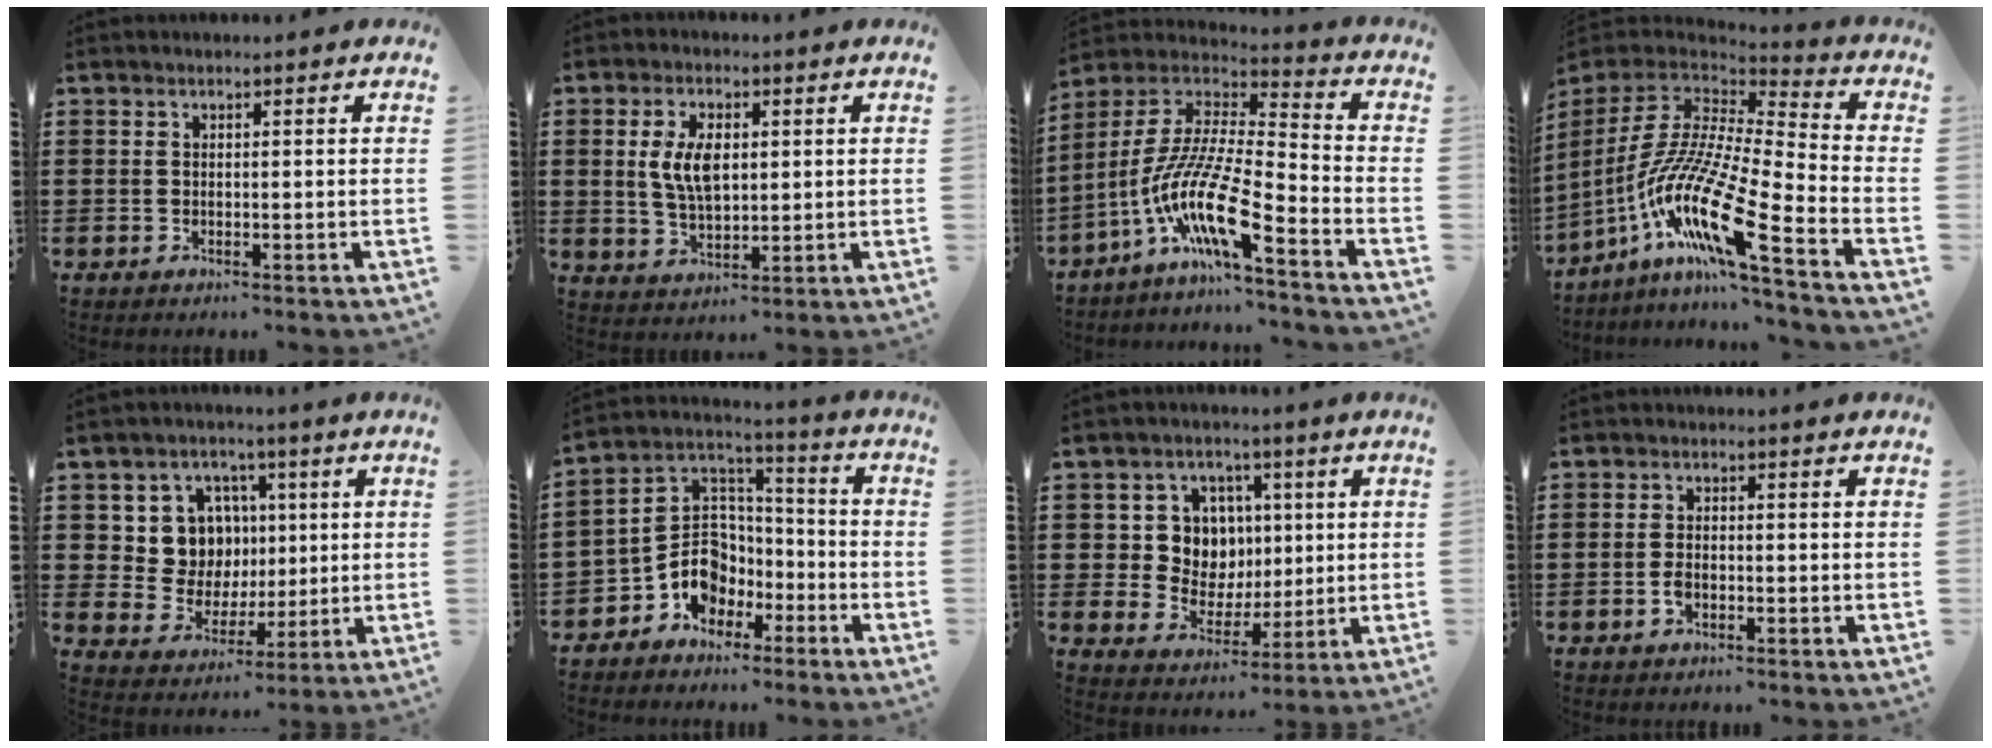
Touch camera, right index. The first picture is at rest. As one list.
[{"total": 6.6, "force": [1.1, 3.5, 5.6], "torque": [-0.114, 0.006, 0.014]}, {"total": 12.9, "force": [-7.9, 1.4, 10.1], "torque": [-0.224, -0.021, -0.165]}, {"total": 16.1, "force": [-8.9, 1.8, 13.4], "torque": [-0.299, -0.019, -0.182]}, {"total": 9.2, "force": [2.2, 8.4, 3.2], "torque": [-0.087, 0.008, 0.048]}, {"total": 7.7, "force": [-3.0, 6.8, 2.1], "torque": [-0.077, 0.002, -0.060]}, {"total": 8.2, "force": [1.8, 7.4, 3.0], "torque": [-0.080, 0.014, 0.034]}, {"total": 2.0, "force": [-0.7, 1.0, 1.5], "torque": [-0.037, -0.002, -0.016]}]